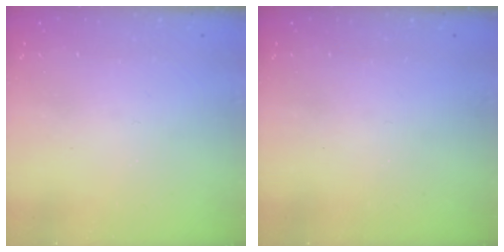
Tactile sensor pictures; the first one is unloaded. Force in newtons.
{"total": 0.0}